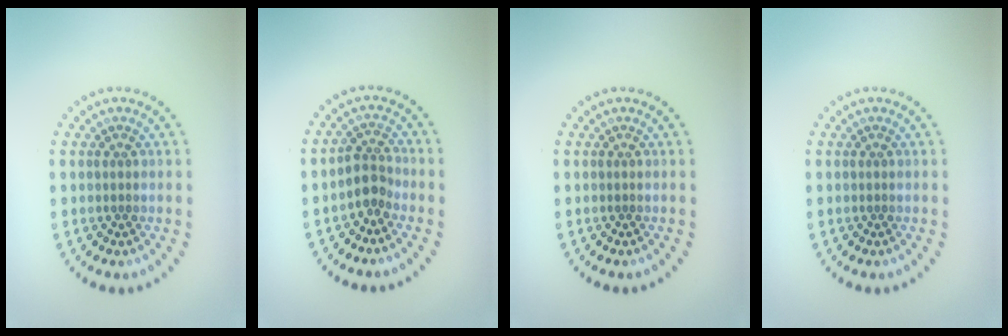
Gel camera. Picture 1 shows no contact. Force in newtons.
{"total": 2.3, "press": 1.8, "slide": 1.4}
{"total": 0.0}
{"total": 0.0}